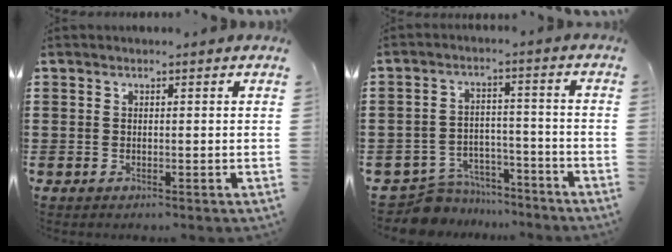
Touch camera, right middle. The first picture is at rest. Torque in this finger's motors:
{"motor_torque": [2.14, 0.00, -0.06, 0.00]}